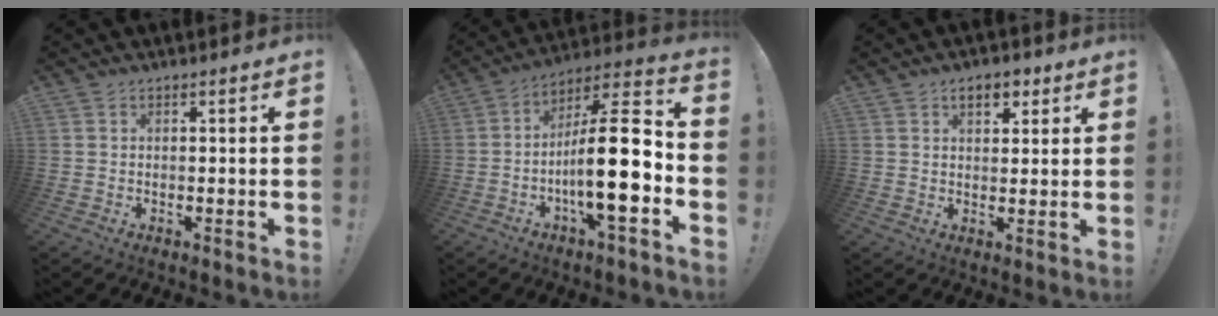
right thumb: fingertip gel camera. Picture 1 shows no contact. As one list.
[{"total": 20.7, "force": [-4.6, 5.8, 19.3], "torque": [-0.329, 0.021, -0.076]}, {"total": 5.5, "force": [2.9, 3.2, 3.4], "torque": [-0.043, 0.000, 0.048]}]